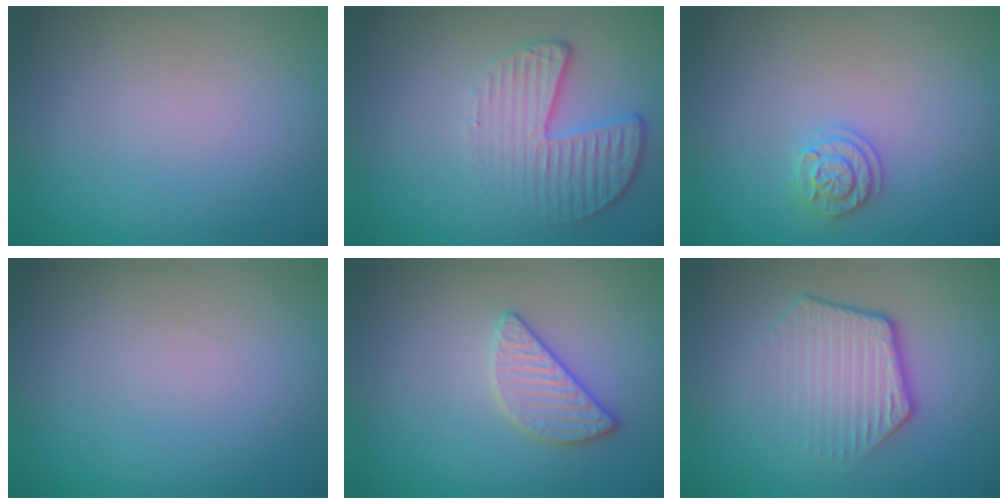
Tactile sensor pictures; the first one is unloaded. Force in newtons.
{"total": 4.4, "press": 3.1, "slide": 3.1}
{"total": 1.8, "press": 1.8, "slide": 0.5}
{"total": 0.0}
{"total": 2.5, "press": 2.3, "slide": 0.8}
{"total": 4.2, "press": 3.1, "slide": 2.8}